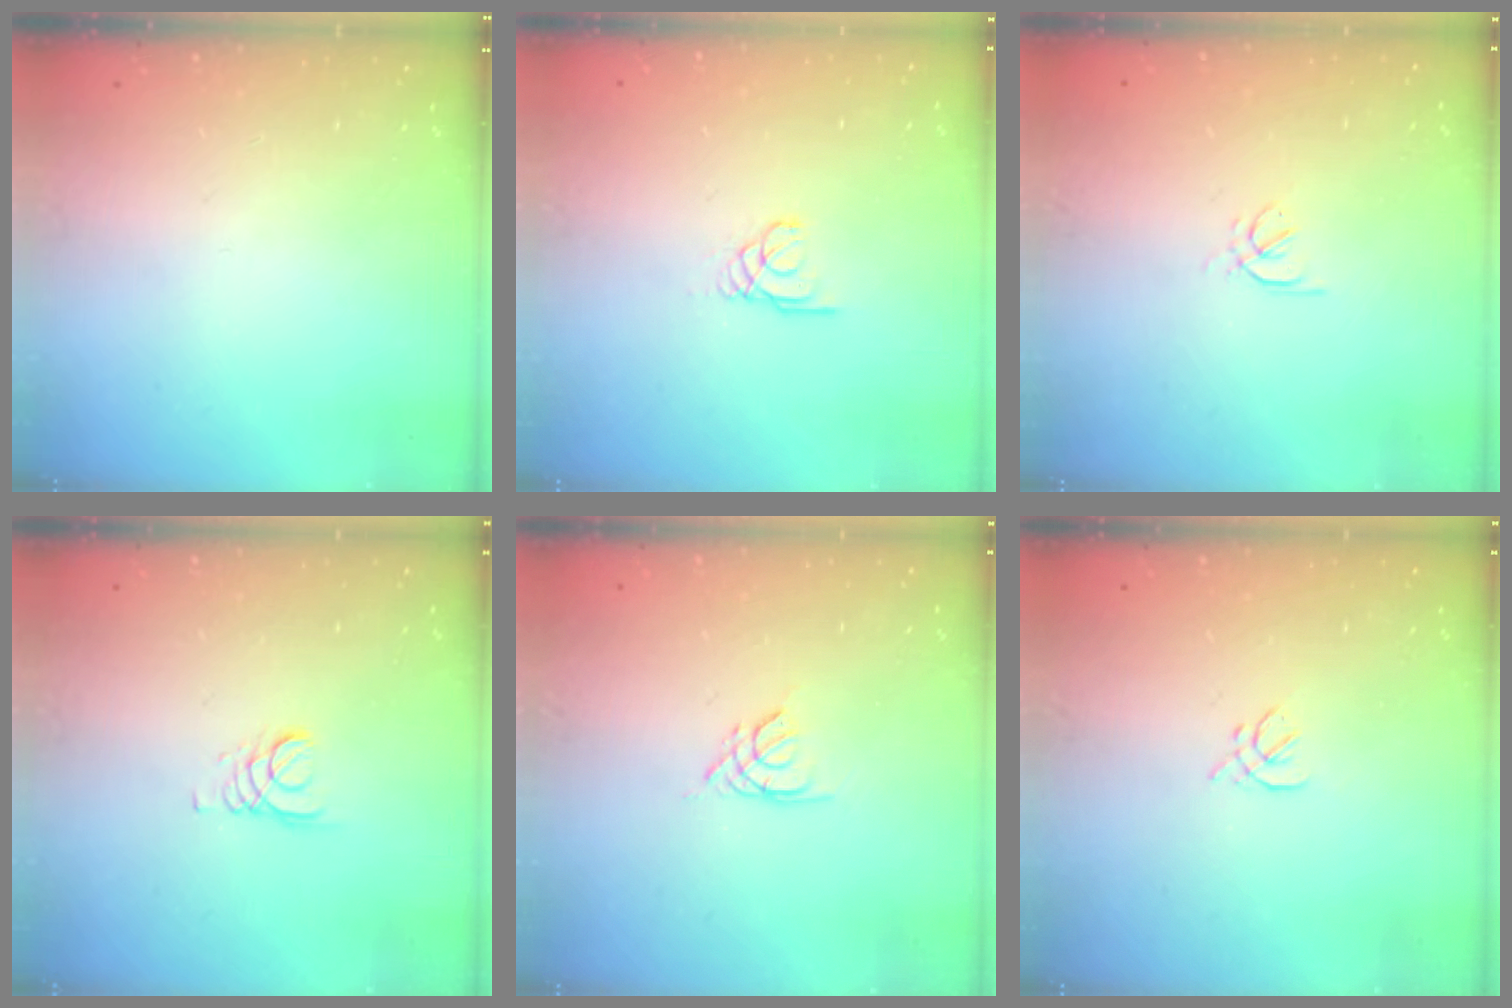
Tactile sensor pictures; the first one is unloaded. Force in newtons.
{"total": 1.7, "press": 1.7, "slide": 0.2}
{"total": 1.6, "press": 1.5, "slide": 0.5}
{"total": 2.4, "press": 2.4, "slide": 0.2}
{"total": 2.6, "press": 2.6, "slide": 0.3}
{"total": 2.1, "press": 2.0, "slide": 0.7}